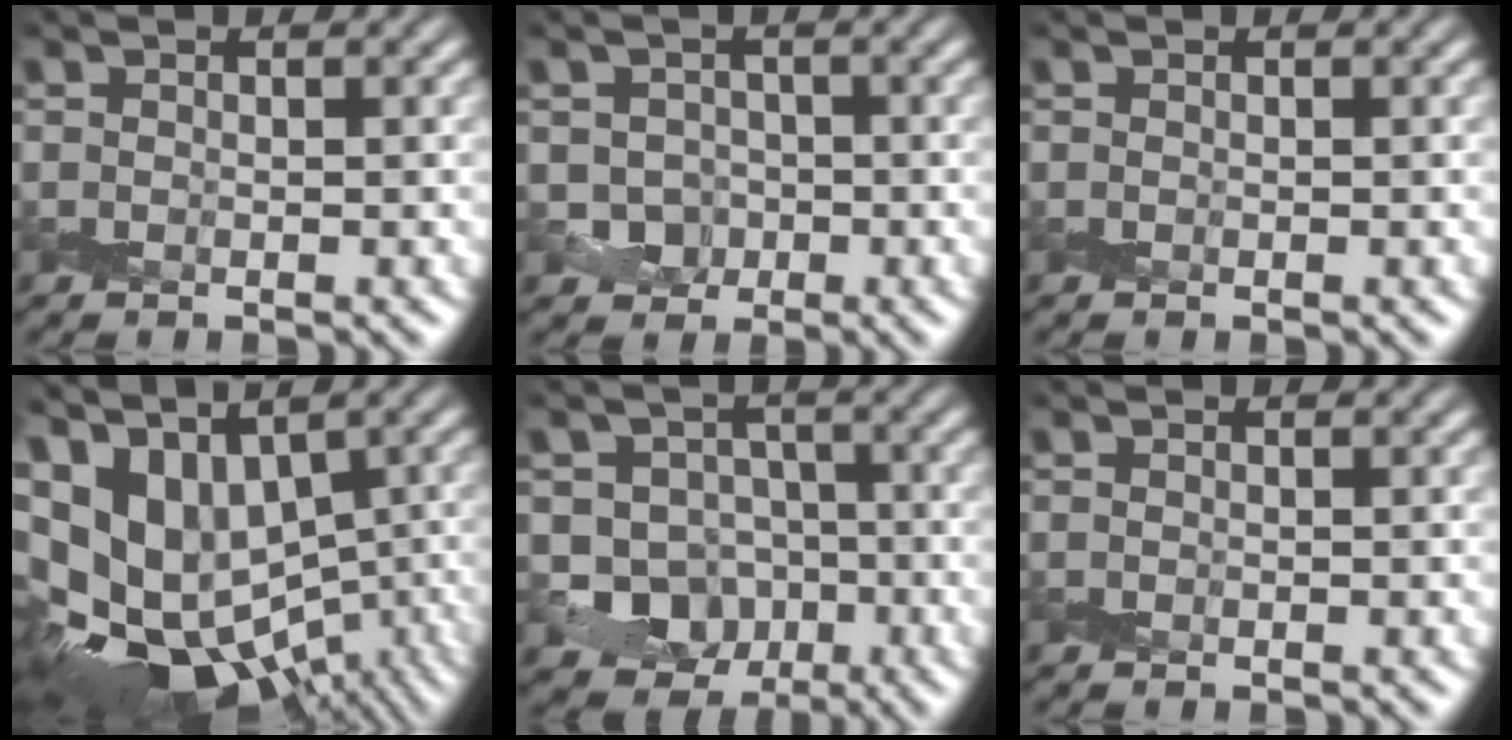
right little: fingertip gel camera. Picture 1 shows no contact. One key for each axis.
{"total": 1.8, "fx": -0.4, "fy": 1.7, "fz": 0.3, "tx": 0.004, "ty": -0.001, "tz": -0.013}
{"total": 0.0}
{"total": 13.6, "fx": -1.4, "fy": 9.2, "fz": 9.9, "tx": -0.167, "ty": -0.025, "tz": 0.019}
{"total": 5.3, "fx": -1.3, "fy": 4.8, "fz": 1.8, "tx": -0.006, "ty": -0.007, "tz": -0.047}
{"total": 0.0}